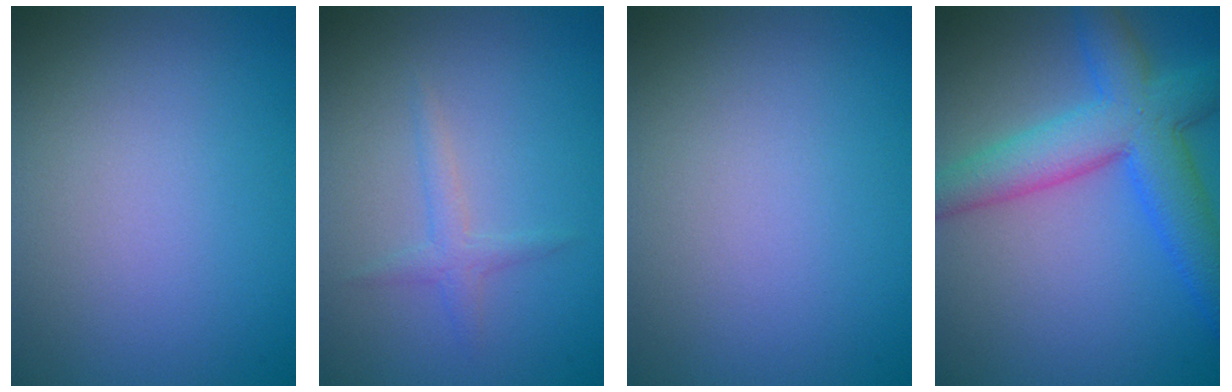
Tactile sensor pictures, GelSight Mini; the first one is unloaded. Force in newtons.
{"total": 1.5, "press": 1.5, "slide": 0.0}
{"total": 0.0}
{"total": 7.2, "press": 7.2, "slide": 0.3}